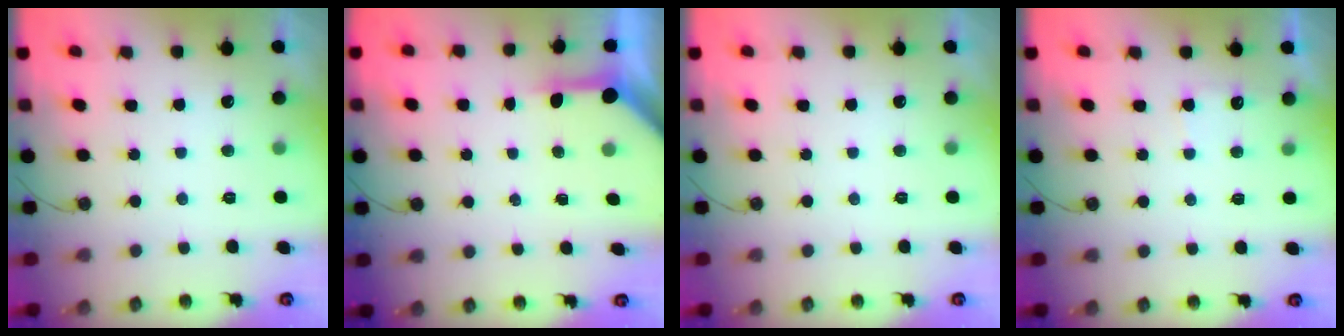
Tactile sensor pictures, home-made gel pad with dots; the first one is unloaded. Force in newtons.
{"total": 4.2, "press": 4.2, "slide": 0.4}
{"total": 0.0}
{"total": 4.3, "press": 4.2, "slide": 0.8}